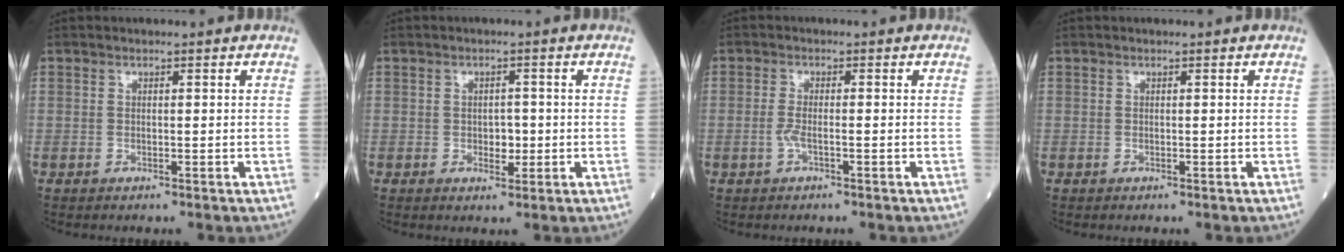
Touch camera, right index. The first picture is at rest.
{"total": 2.3, "force": [-0.4, 1.4, 1.7], "torque": [-0.019, 0.003, -0.002]}
{"total": 2.0, "force": [-0.7, 0.4, 1.8], "torque": [-0.042, -0.001, -0.017]}
{"total": 0.0}